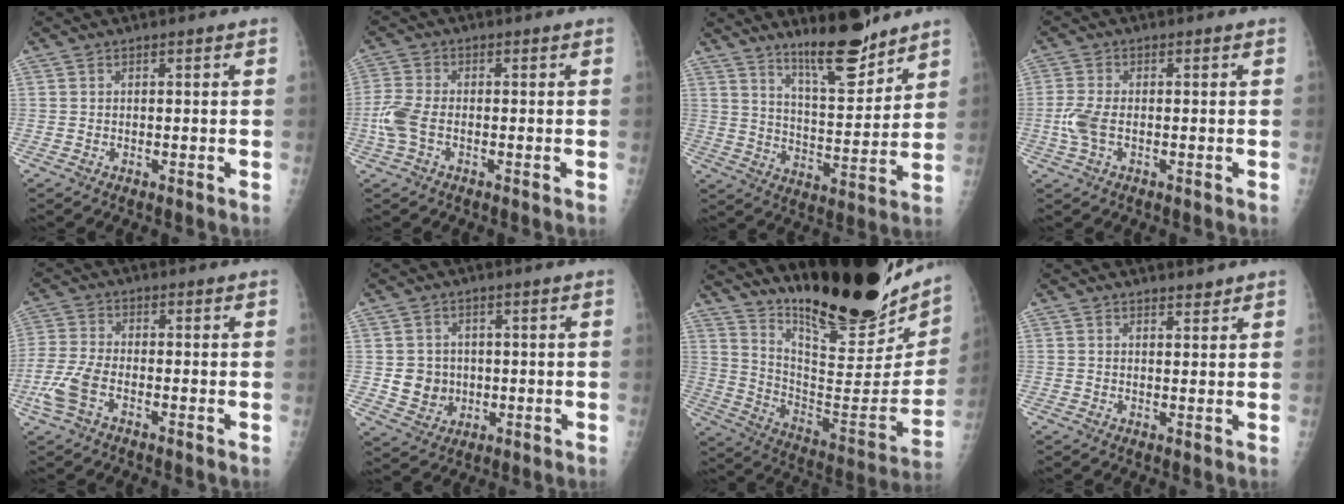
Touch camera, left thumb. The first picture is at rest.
{"total": 5.1, "force": [-1.2, 2.8, 4.1], "torque": [-0.107, 0.005, -0.031]}
{"total": 12.4, "force": [9.8, 2.9, 7.0], "torque": [-0.091, -0.079, 0.165]}
{"total": 4.3, "force": [-0.6, 2.3, 3.6], "torque": [-0.095, 0.002, -0.016]}
{"total": 6.6, "force": [-2.9, 3.2, 5.0], "torque": [-0.128, 0.008, -0.063]}
{"total": 5.7, "force": [0.1, 5.3, 2.1], "torque": [-0.002, 0.001, 0.011]}
{"total": 29.7, "force": [22.8, 6.8, 17.7], "torque": [-0.242, -0.135, 0.349]}
{"total": 1.6, "force": [1.6, 0.4, 0.2], "torque": [0.011, -0.014, 0.023]}